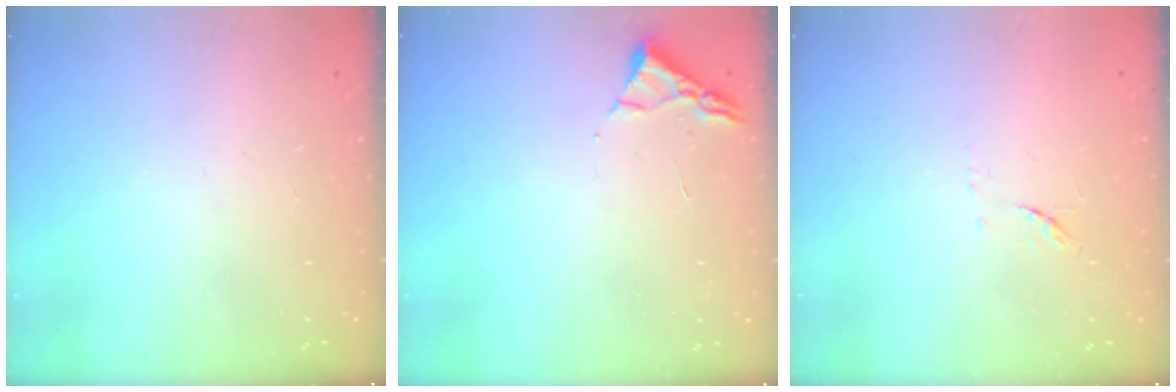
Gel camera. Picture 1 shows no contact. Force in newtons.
{"total": 3.0, "press": 2.9, "slide": 0.4}
{"total": 5.4, "press": 5.3, "slide": 0.9}